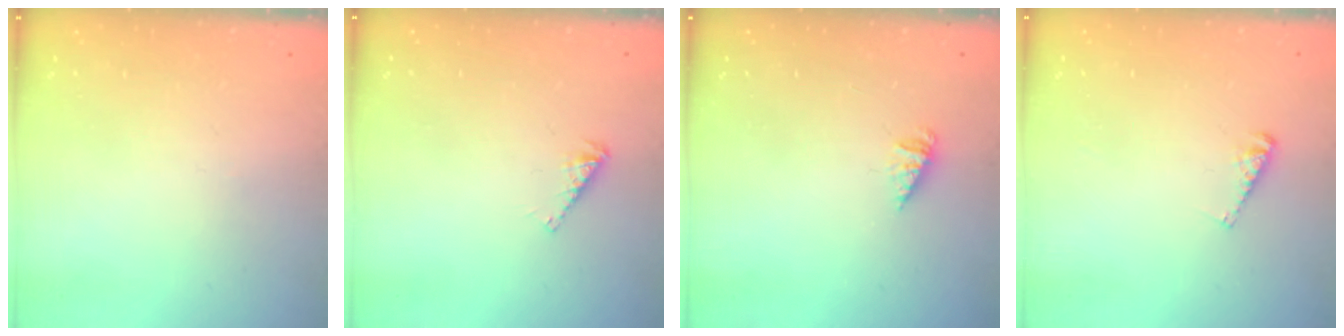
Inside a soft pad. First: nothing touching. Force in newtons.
{"total": 3.9, "press": 3.8, "slide": 0.5}
{"total": 1.5, "press": 1.5, "slide": 0.2}
{"total": 3.9, "press": 3.8, "slide": 0.4}